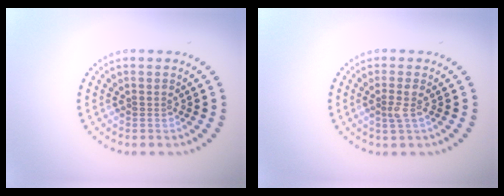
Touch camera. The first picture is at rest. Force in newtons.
{"total": 1.3, "press": 1.0, "slide": 0.8}